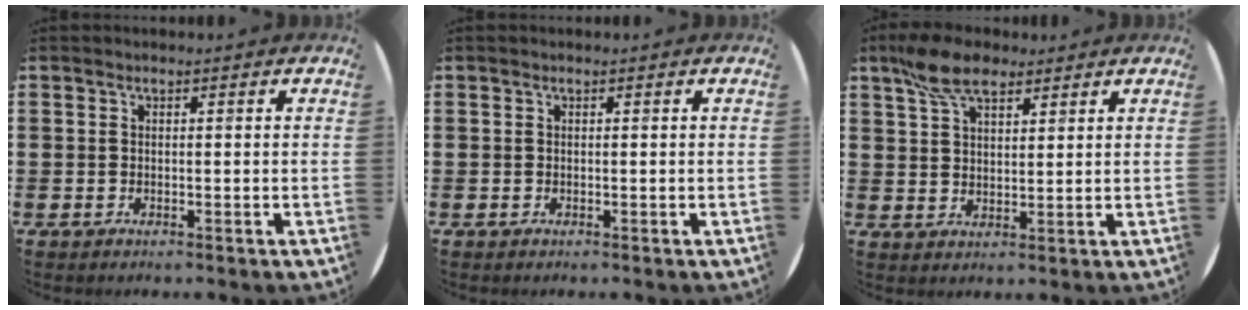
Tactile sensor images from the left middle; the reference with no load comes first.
{"total": 0.0}
{"total": 6.9, "force": [5.1, 3.1, 3.6], "torque": [-0.077, -0.002, 0.093]}